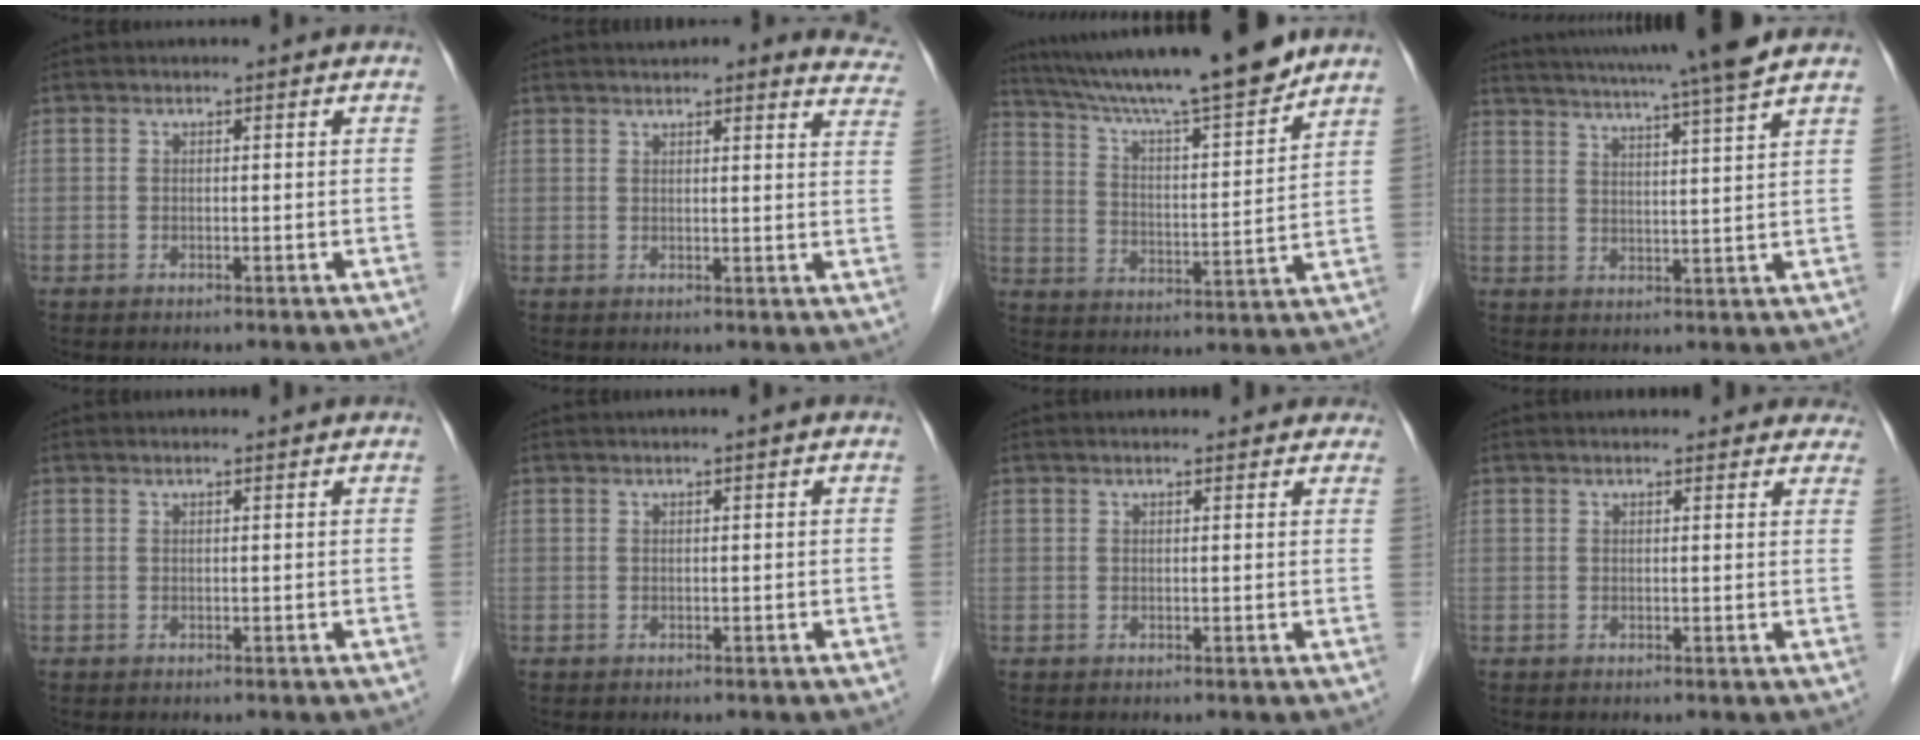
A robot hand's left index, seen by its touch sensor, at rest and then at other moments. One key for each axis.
{"total": 10.3, "fx": 9.8, "fy": 2.2, "fz": 2.0, "tx": 0.013, "ty": -0.008, "tz": 0.078}
{"total": 17.4, "fx": 15.2, "fy": -0.2, "fz": 8.4, "tx": -0.143, "ty": 0.005, "tz": 0.244}
{"total": 15.2, "fx": 13.4, "fy": -1.9, "fz": 6.9, "tx": -0.123, "ty": -0.014, "tz": 0.183}
{"total": 1.5, "fx": 1.5, "fy": -0.3, "fz": 0.3, "tx": -0.015, "ty": 0.003, "tz": 0.022}
{"total": 0.6, "fx": 0.4, "fy": -0.2, "fz": 0.4, "tx": -0.017, "ty": 0.000, "tz": 0.016}
{"total": 8.0, "fx": 7.3, "fy": 1.8, "fz": 2.8, "tx": -0.026, "ty": 0.019, "tz": 0.075}
{"total": 11.8, "fx": 10.9, "fy": 2.8, "fz": 3.5, "tx": -0.016, "ty": 0.018, "tz": 0.111}